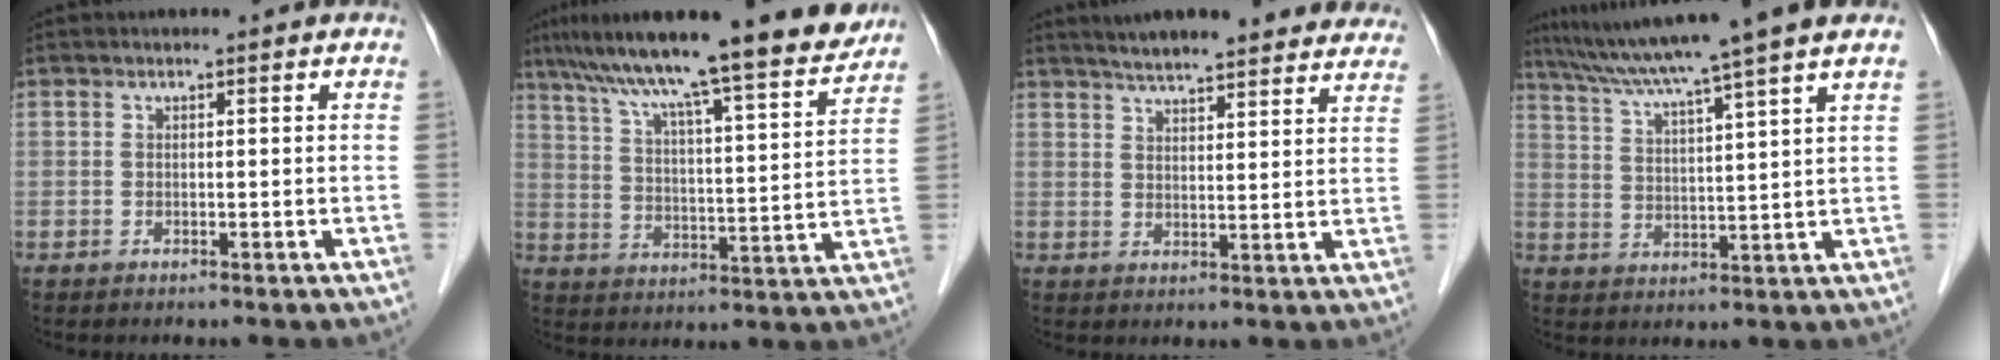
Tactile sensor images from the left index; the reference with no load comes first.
{"total": 19.9, "force": [16.7, 0.7, 10.9], "torque": [-0.173, 0.010, 0.244]}
{"total": 20.3, "force": [18.2, 3.2, 8.4], "torque": [-0.115, 0.011, 0.227]}
{"total": 13.5, "force": [10.9, -1.8, 7.8], "torque": [-0.134, 0.013, 0.165]}